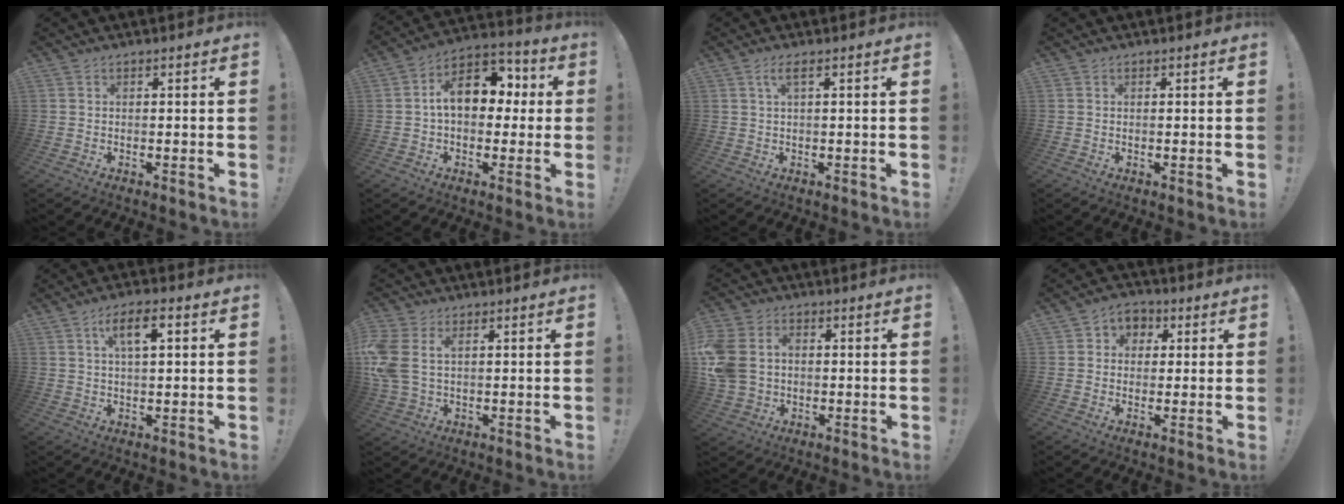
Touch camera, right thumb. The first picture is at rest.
{"total": 14.1, "force": [2.0, 9.4, 10.3], "torque": [-0.145, 0.012, 0.041]}
{"total": 2.7, "force": [0.9, 0.4, 2.5], "torque": [-0.046, 0.001, 0.013]}
{"total": 0.0}
{"total": 6.9, "force": [2.4, 2.4, 6.0], "torque": [-0.095, 0.001, 0.034]}
{"total": 8.0, "force": [2.0, 5.3, 5.7], "torque": [-0.128, -0.005, 0.043]}
{"total": 11.7, "force": [0.8, 9.2, 7.1], "torque": [-0.164, 0.010, 0.021]}
{"total": 5.4, "force": [0.3, 5.0, 1.9], "torque": [-0.020, 0.008, 0.007]}